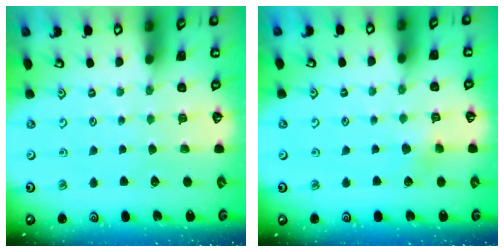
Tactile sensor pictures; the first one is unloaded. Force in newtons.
{"total": 3.8, "press": 3.8, "slide": 0.5}